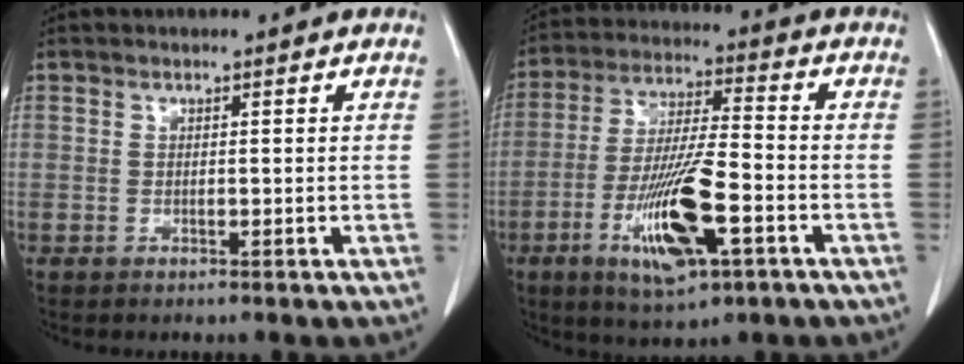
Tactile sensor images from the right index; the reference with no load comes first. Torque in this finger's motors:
{"motor_torque": [1.94, -0.12, 0.42, 0.21]}